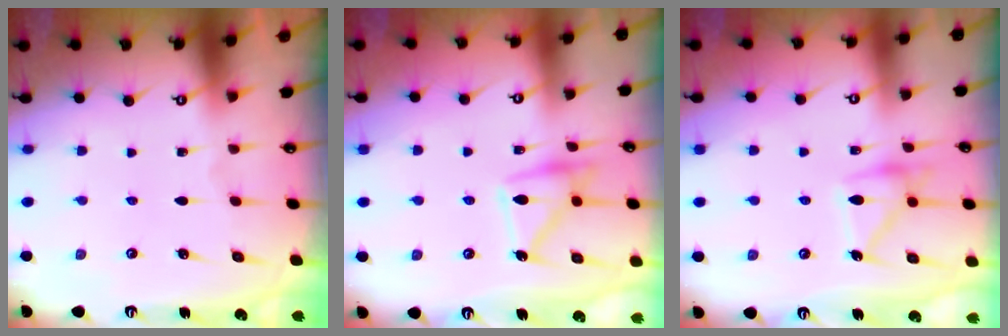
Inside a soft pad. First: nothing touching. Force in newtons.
{"total": 13.5, "press": 13.5, "slide": 0.6}
{"total": 15.6, "press": 15.5, "slide": 1.0}